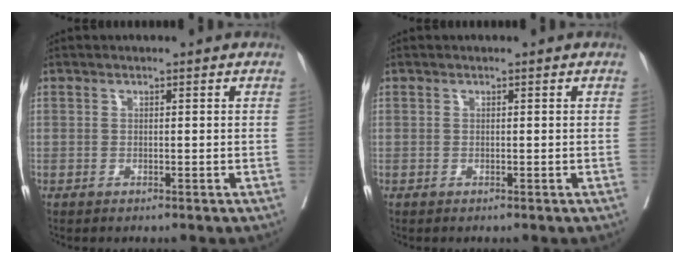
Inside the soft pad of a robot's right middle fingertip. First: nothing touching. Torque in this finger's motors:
{"motor_torque": [0.12, -0.09, 0.04, 0.00]}